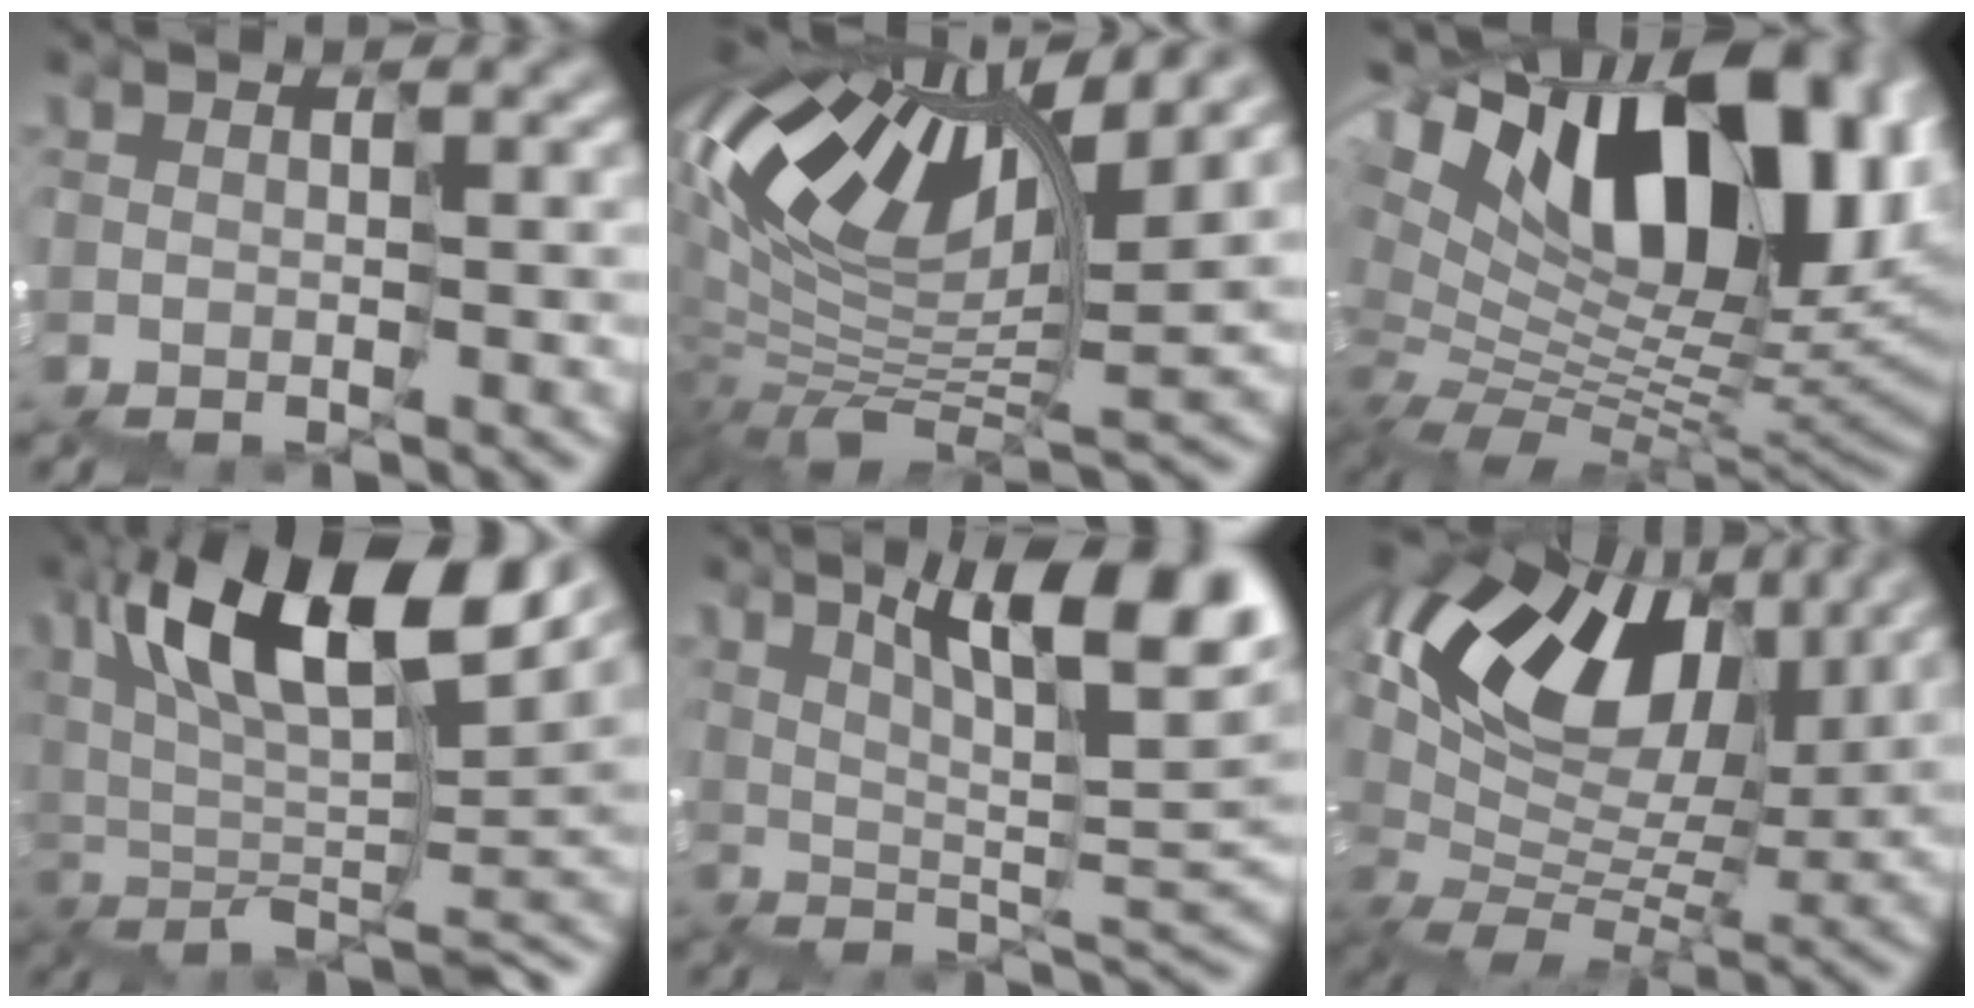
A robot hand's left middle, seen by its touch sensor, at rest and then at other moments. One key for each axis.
{"total": 10.3, "fx": 5.4, "fy": 2.8, "fz": 8.2, "tx": -0.176, "ty": 0.023, "tz": 0.097}
{"total": 15.0, "fx": 6.2, "fy": 7.9, "fz": 11.1, "tx": -0.195, "ty": 0.013, "tz": 0.122}
{"total": 11.8, "fx": 7.0, "fy": 2.7, "fz": 9.0, "tx": -0.145, "ty": 0.022, "tz": 0.122}
{"total": 9.1, "fx": 4.8, "fy": 1.1, "fz": 7.7, "tx": -0.102, "ty": 0.015, "tz": 0.085}
{"total": 11.2, "fx": 5.5, "fy": 6.3, "fz": 7.4, "tx": -0.139, "ty": 0.019, "tz": 0.101}